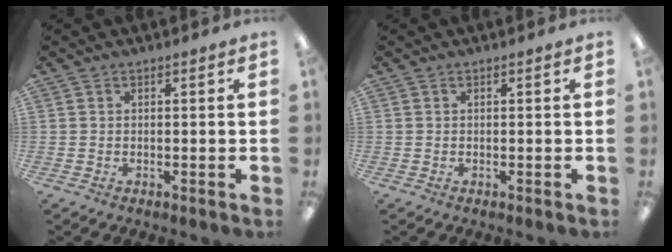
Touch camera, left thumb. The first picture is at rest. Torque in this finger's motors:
{"motor_torque": [0.00, 0.00, 0.00, 0.00, 0.00]}